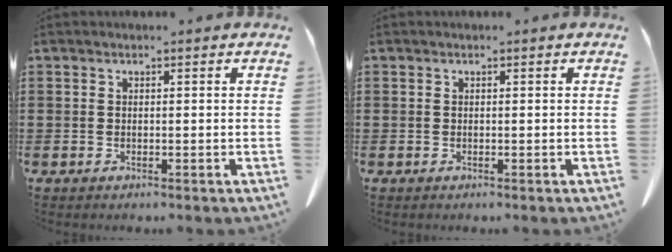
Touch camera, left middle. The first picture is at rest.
{"total": 0.0}